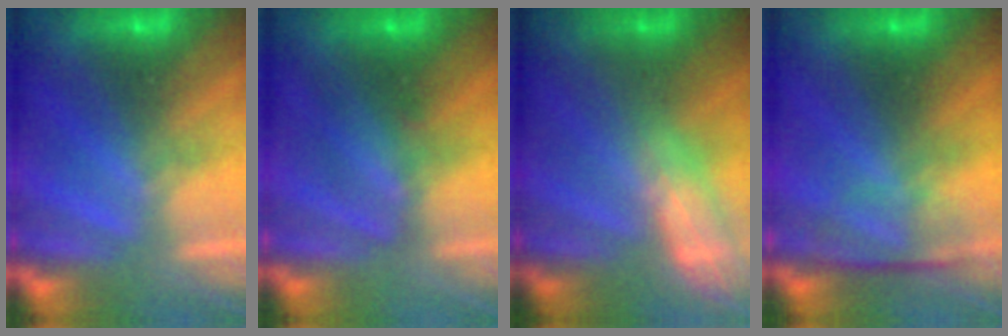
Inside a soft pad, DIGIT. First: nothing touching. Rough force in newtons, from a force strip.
{"total": 2.4}
{"total": 2.4}
{"total": 2.4}